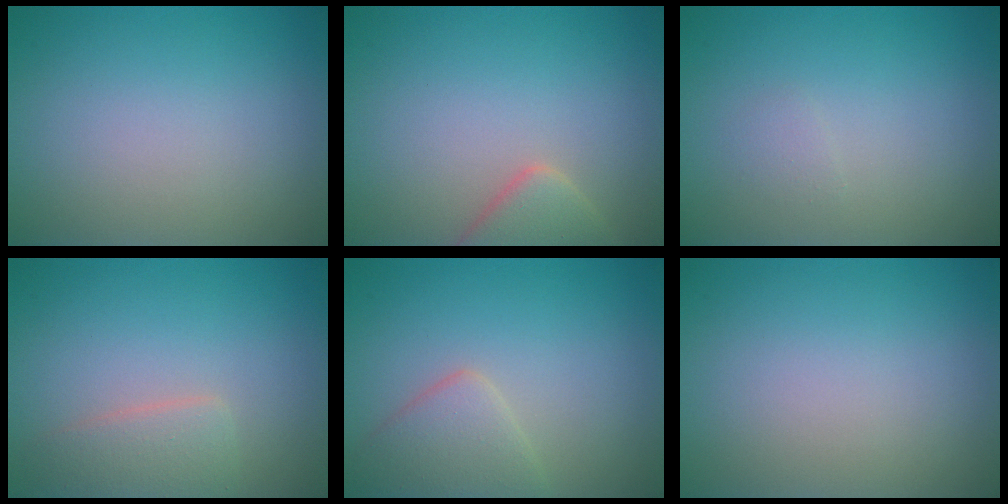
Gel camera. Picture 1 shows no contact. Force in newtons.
{"total": 3.0, "press": 2.9, "slide": 0.3}
{"total": 0.6, "press": 0.6, "slide": 0.1}
{"total": 2.5, "press": 2.5, "slide": 0.1}
{"total": 3.1, "press": 3.1, "slide": 0.1}
{"total": 0.0}